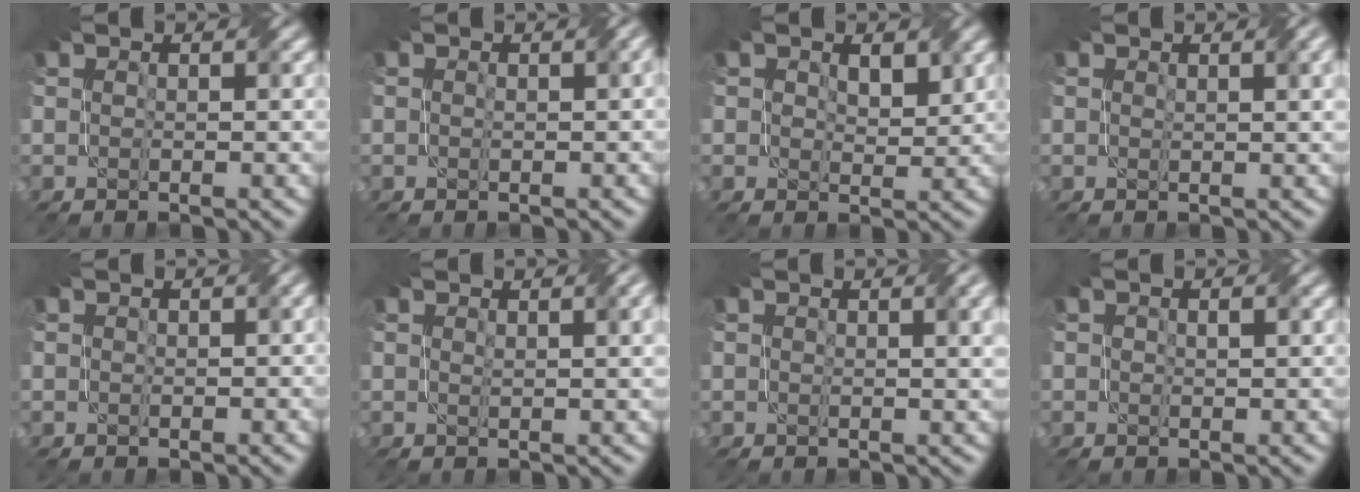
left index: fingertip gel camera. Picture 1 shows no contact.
{"total": 1.3, "force": [-0.1, 0.4, 1.3], "torque": [-0.017, -0.001, 0.001]}
{"total": 2.8, "force": [1.2, 2.0, 1.6], "torque": [-0.032, -0.007, 0.021]}
{"total": 2.0, "force": [0.9, 0.3, 1.7], "torque": [-0.027, 0.003, 0.014]}
{"total": 0.7, "force": [-0.3, 0.5, 0.4], "torque": [-0.007, -0.003, -0.005]}
{"total": 2.3, "force": [1.1, 0.4, 2.0], "torque": [-0.024, 0.004, 0.014]}
{"total": 2.7, "force": [0.9, 0.8, 2.4], "torque": [-0.029, 0.005, 0.013]}
{"total": 0.7, "force": [0.0, 0.5, 0.4], "torque": [-0.011, 0.000, 0.000]}